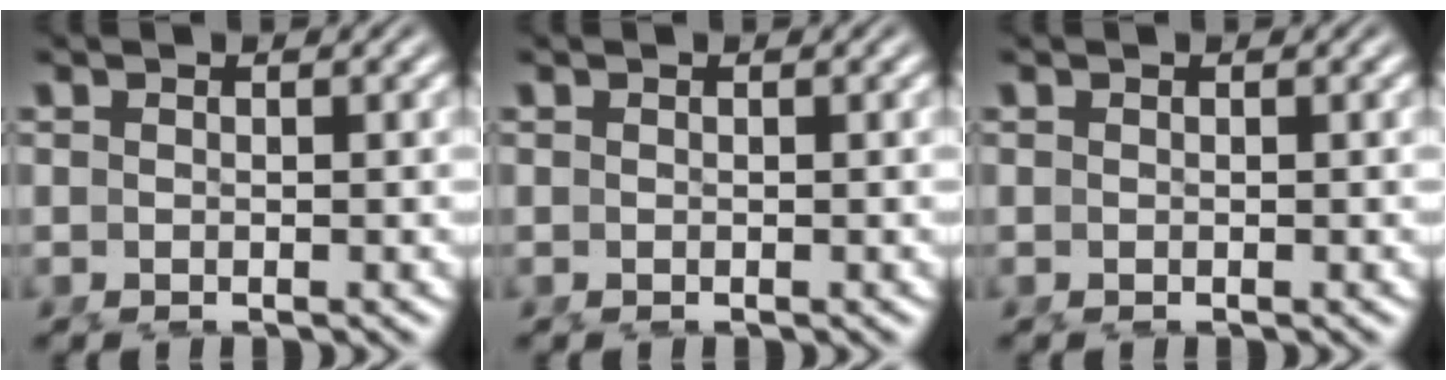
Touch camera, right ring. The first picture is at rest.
{"total": 0.0}
{"total": 0.0}